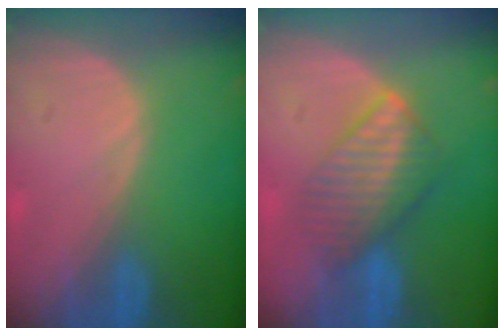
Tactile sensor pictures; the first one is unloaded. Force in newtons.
{"total": 6.6, "press": 6.5, "slide": 1.3}